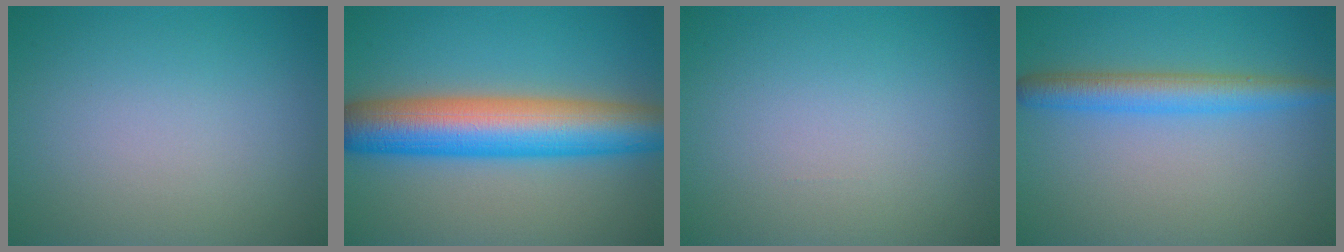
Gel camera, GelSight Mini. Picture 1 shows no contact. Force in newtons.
{"total": 10.1, "press": 10.1, "slide": 0.3}
{"total": 0.0}
{"total": 3.7, "press": 3.7, "slide": 0.2}